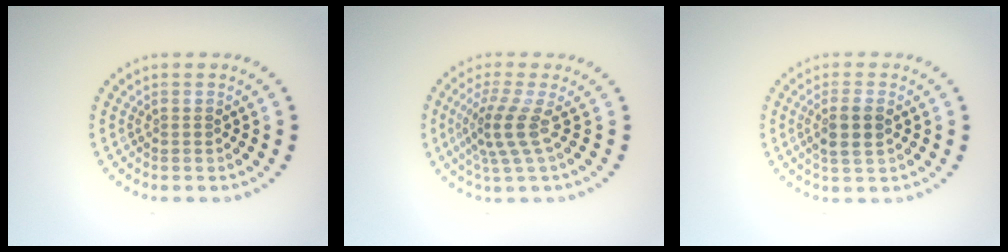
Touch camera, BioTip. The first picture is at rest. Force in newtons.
{"total": 3.2, "press": 2.2, "slide": 2.3}
{"total": 2.6, "press": 2.4, "slide": 0.8}